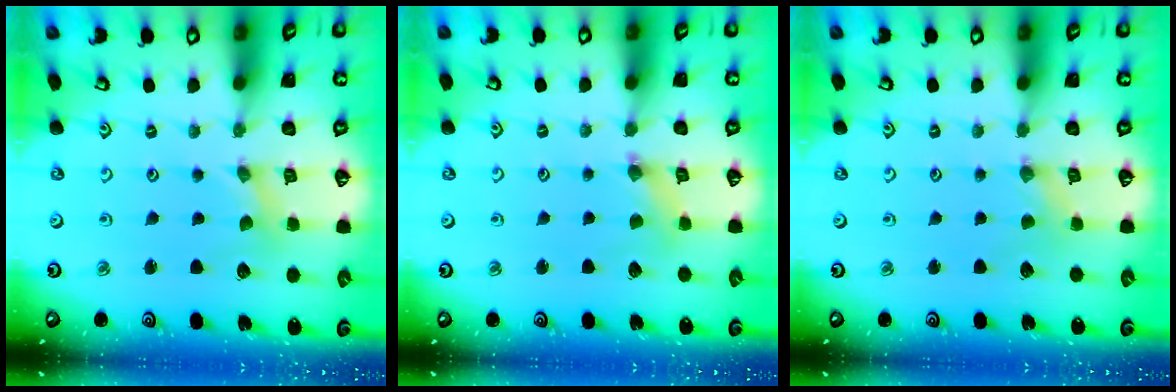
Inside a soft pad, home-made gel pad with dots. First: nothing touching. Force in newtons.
{"total": 1.3, "press": 1.3, "slide": 0.3}
{"total": 0.9, "press": 0.9, "slide": 0.2}